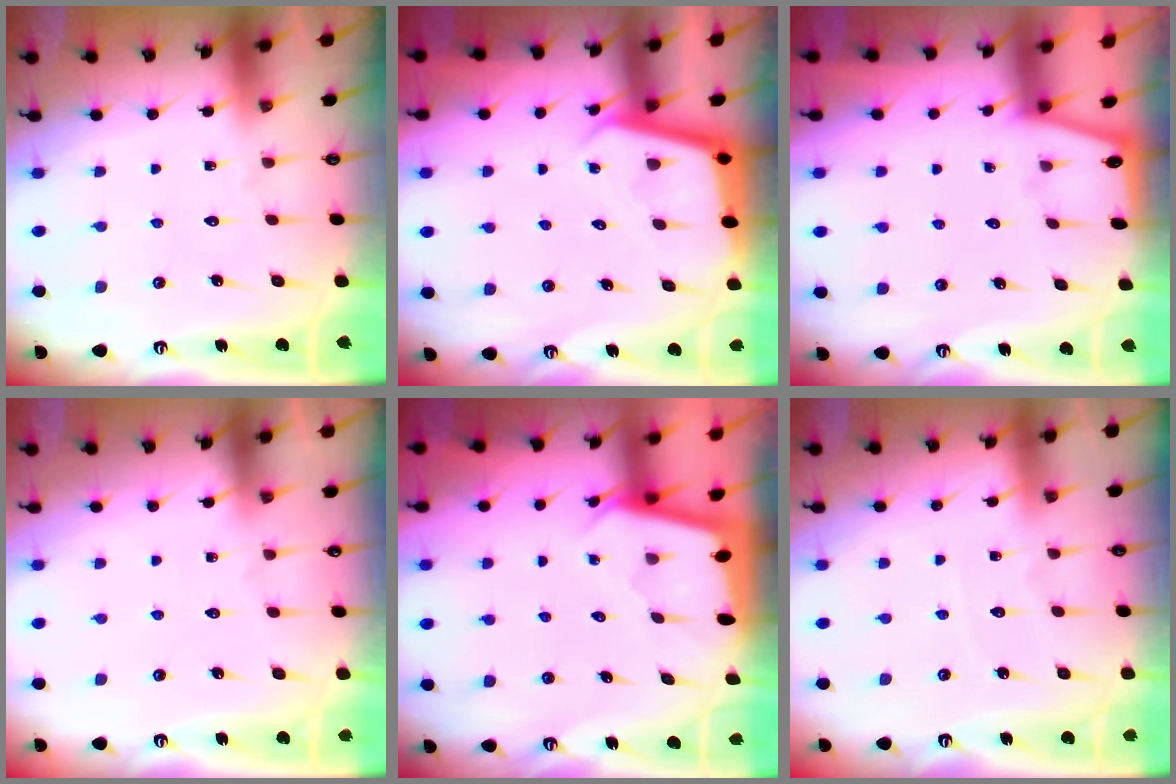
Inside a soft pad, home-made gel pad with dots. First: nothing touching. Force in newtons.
{"total": 3.4, "press": 3.4, "slide": 0.2}
{"total": 0.0}
{"total": 3.2, "press": 3.1, "slide": 0.4}
{"total": 2.0, "press": 2.0, "slide": 0.2}
{"total": 2.7, "press": 2.7, "slide": 0.2}